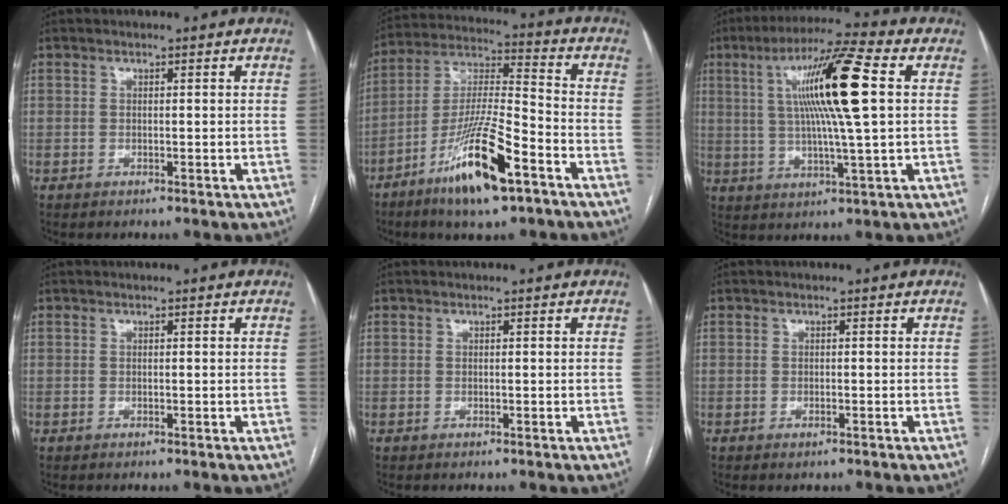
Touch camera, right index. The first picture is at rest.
{"total": 15.5, "force": [-8.4, 2.0, 12.9], "torque": [-0.250, -0.020, -0.151]}
{"total": 14.7, "force": [3.0, -0.1, 14.4], "torque": [-0.258, 0.013, 0.051]}
{"total": 0.0}
{"total": 0.0}
{"total": 0.6, "force": [-0.4, 0.2, 0.4], "torque": [-0.006, 0.000, -0.004]}